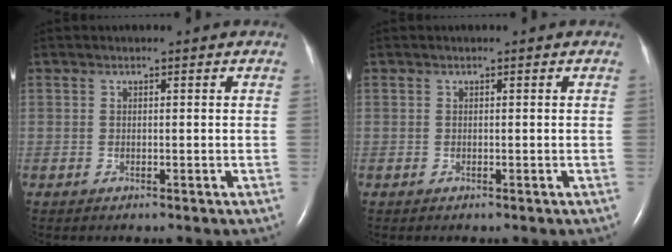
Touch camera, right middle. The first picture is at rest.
{"total": 0.0}